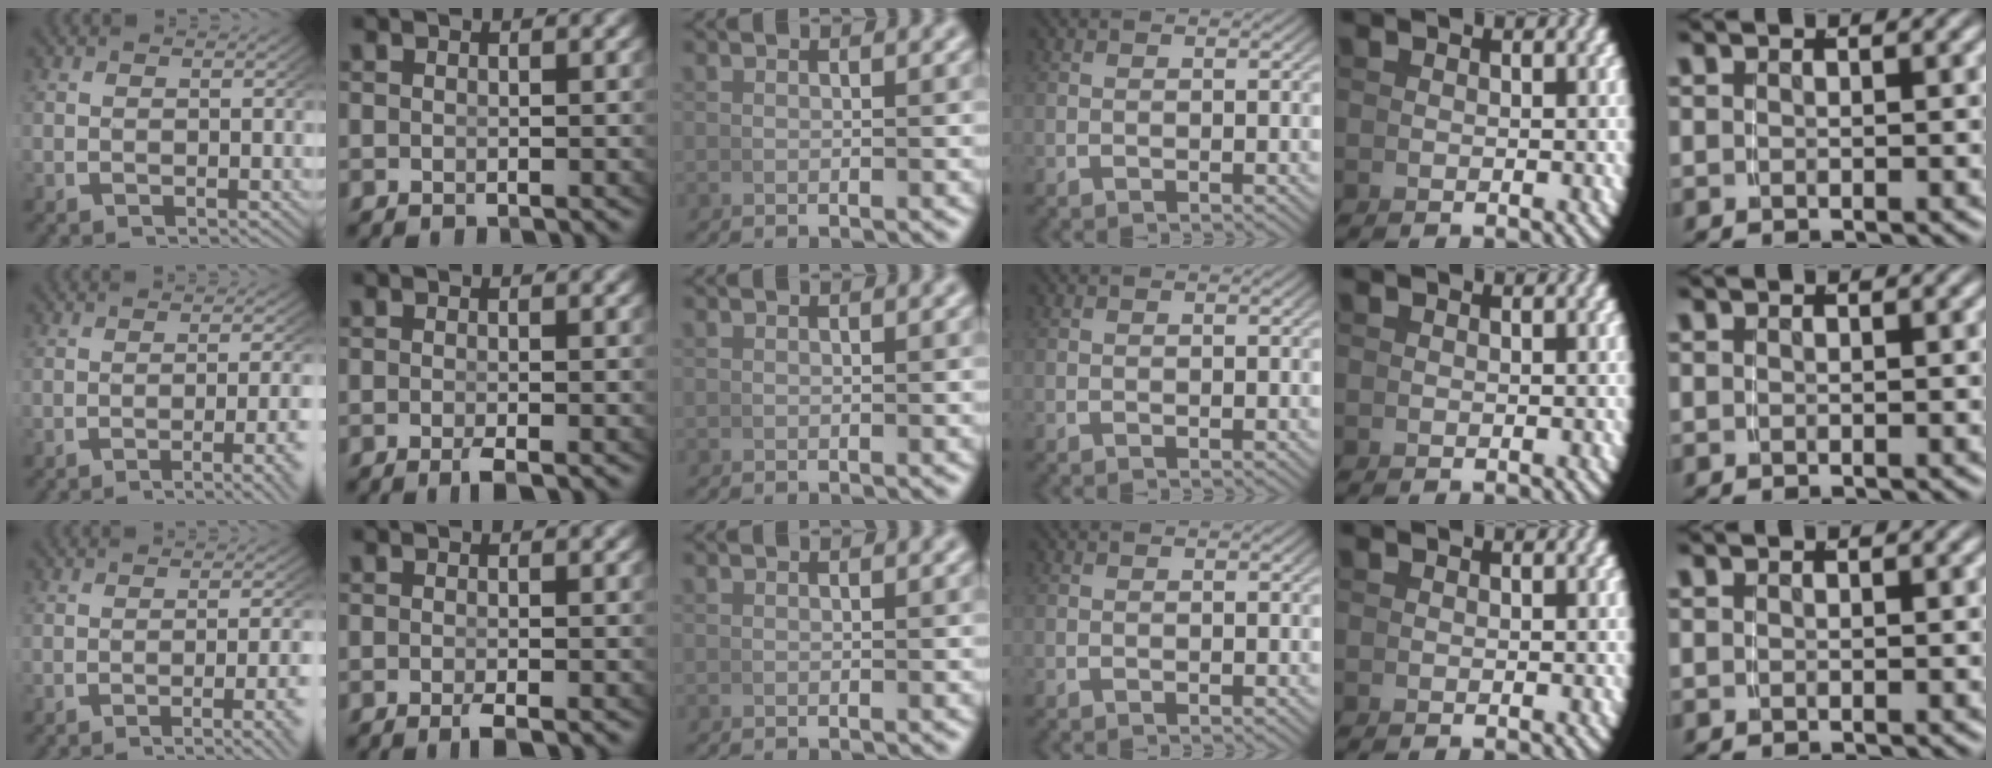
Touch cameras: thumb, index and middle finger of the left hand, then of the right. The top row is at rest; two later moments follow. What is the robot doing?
{"motion": "lift_and_place", "object": "cup"}